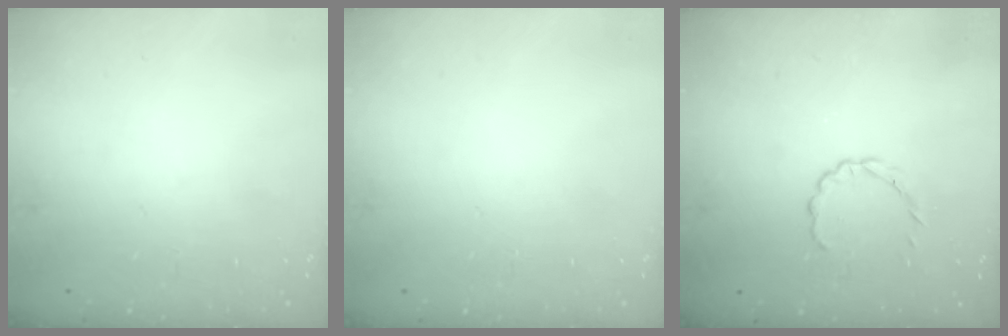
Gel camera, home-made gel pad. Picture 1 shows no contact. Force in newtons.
{"total": 0.0}
{"total": 2.8, "press": 2.7, "slide": 0.9}